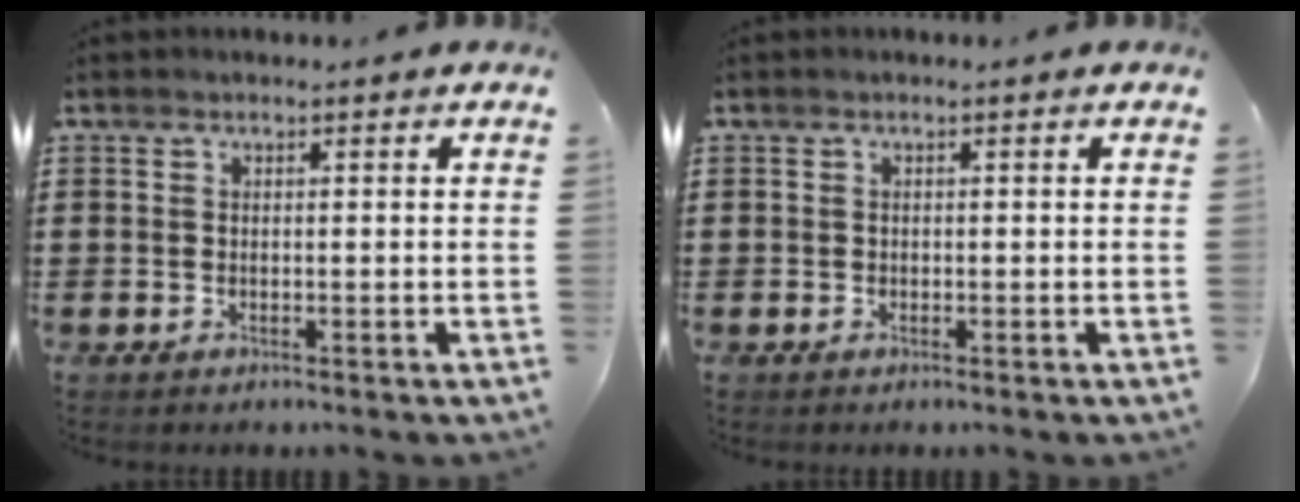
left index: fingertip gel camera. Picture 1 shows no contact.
{"total": 0.0}